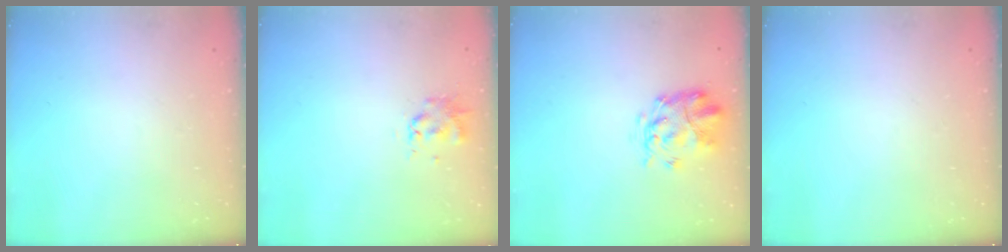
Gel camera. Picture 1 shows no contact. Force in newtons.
{"total": 0.9, "press": 0.8, "slide": 0.4}
{"total": 3.8, "press": 3.5, "slide": 1.6}
{"total": 0.0}